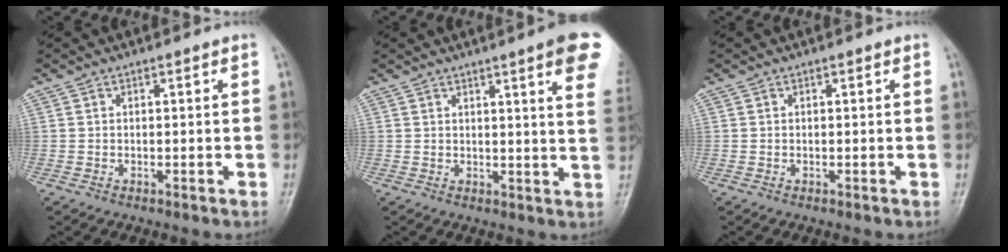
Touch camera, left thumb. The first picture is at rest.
{"total": 11.7, "force": [6.4, 1.4, 9.7], "torque": [-0.102, -0.019, 0.065]}
{"total": 0.0}